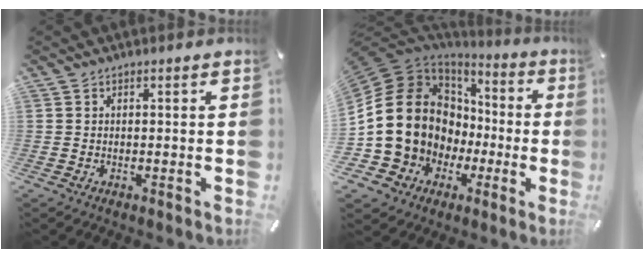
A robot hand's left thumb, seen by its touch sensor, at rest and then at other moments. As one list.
[{"total": 19.5, "force": [0.6, 17.3, 9.1], "torque": [-0.189, -0.026, 0.040]}]